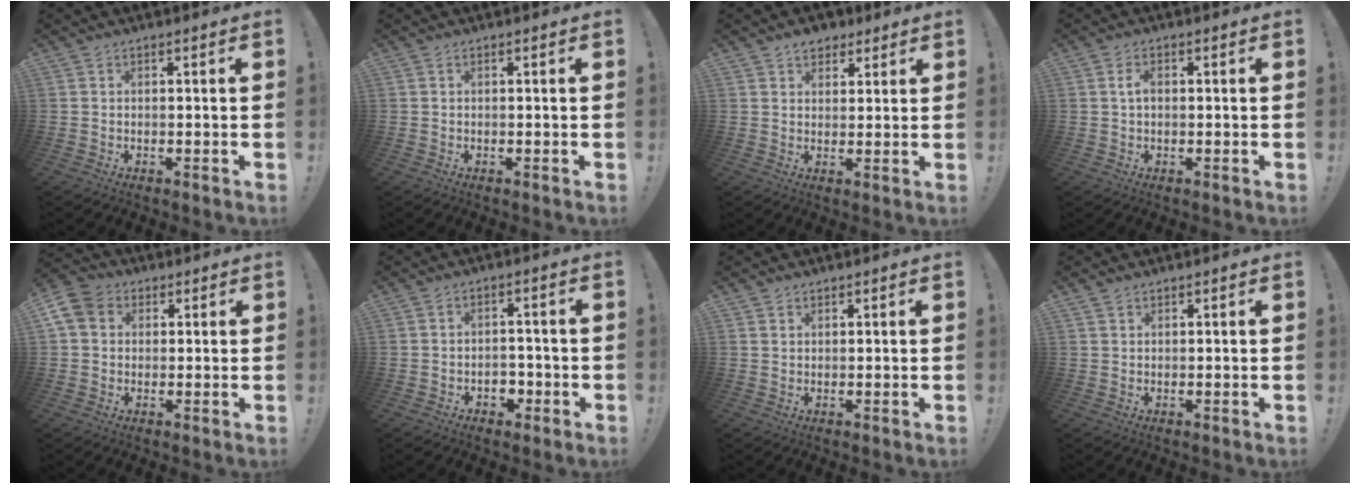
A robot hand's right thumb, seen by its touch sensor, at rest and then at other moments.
{"total": 0.0}
{"total": 5.2, "force": [3.5, 3.7, 1.2], "torque": [-0.002, -0.018, 0.062]}
{"total": 2.6, "force": [0.2, 1.6, 2.0], "torque": [-0.036, 0.007, 0.001]}
{"total": 7.9, "force": [2.0, 6.5, 4.0], "torque": [-0.075, 0.002, 0.042]}
{"total": 3.9, "force": [-1.4, 3.3, 1.6], "torque": [-0.020, -0.002, -0.025]}
{"total": 1.3, "force": [1.0, 0.8, 0.2], "torque": [0.000, -0.003, 0.018]}
{"total": 1.3, "force": [1.0, 0.7, 0.2], "torque": [0.000, -0.004, 0.019]}